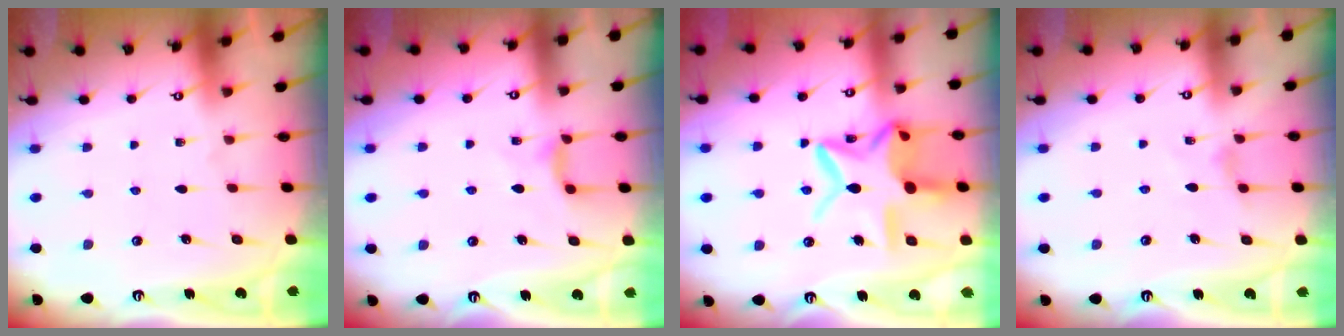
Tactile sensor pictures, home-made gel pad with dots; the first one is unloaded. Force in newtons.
{"total": 6.2, "press": 6.2, "slide": 0.6}
{"total": 16.7, "press": 16.7, "slide": 1.3}
{"total": 2.4, "press": 2.3, "slide": 0.4}